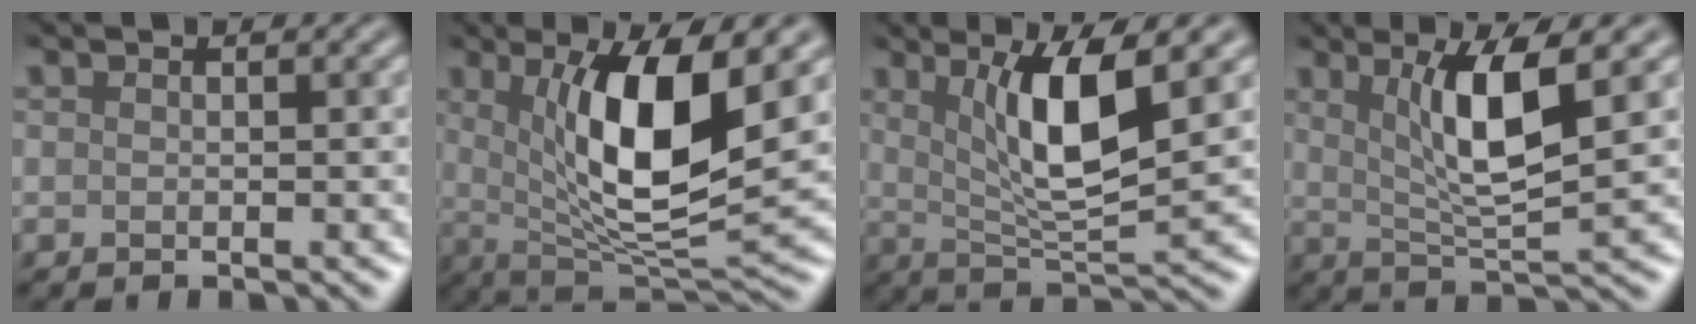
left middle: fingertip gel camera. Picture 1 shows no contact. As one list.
[{"total": 10.0, "force": [2.2, 2.9, 9.3], "torque": [-0.147, -0.017, 0.043]}, {"total": 7.1, "force": [2.3, 1.7, 6.5], "torque": [-0.113, -0.009, 0.046]}, {"total": 6.4, "force": [2.0, 1.3, 6.0], "torque": [-0.106, -0.006, 0.040]}]